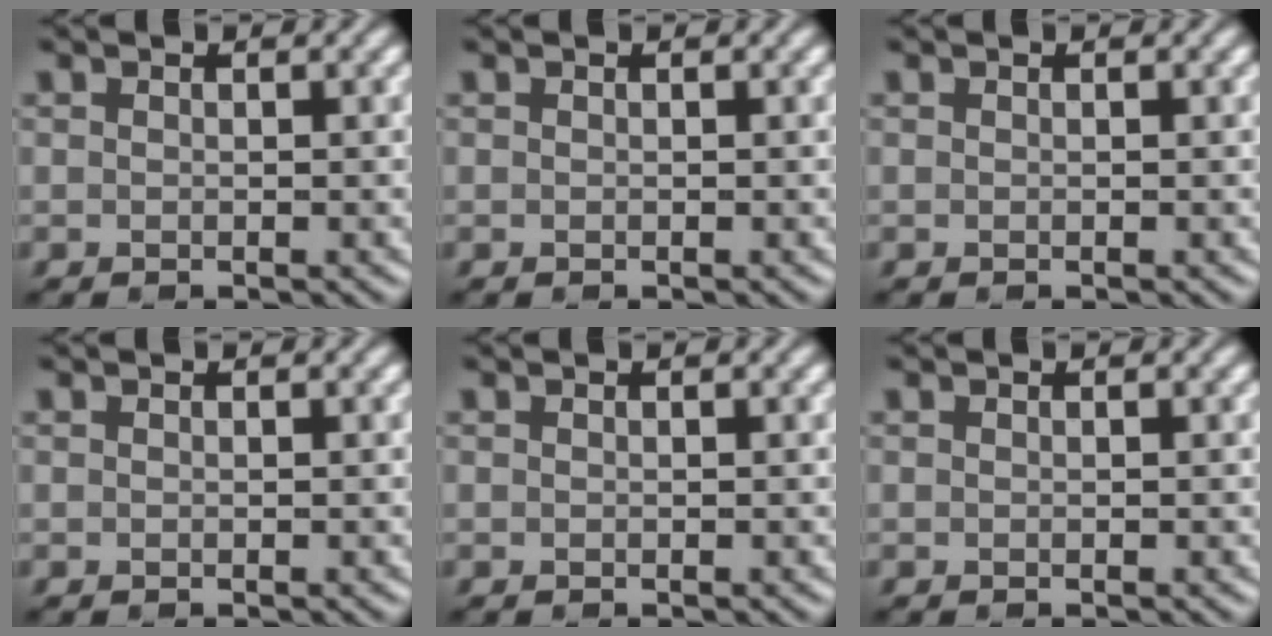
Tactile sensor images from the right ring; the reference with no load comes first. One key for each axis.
{"total": 0.0}
{"total": 0.0}
{"total": 0.0}
{"total": 0.0}
{"total": 0.0}